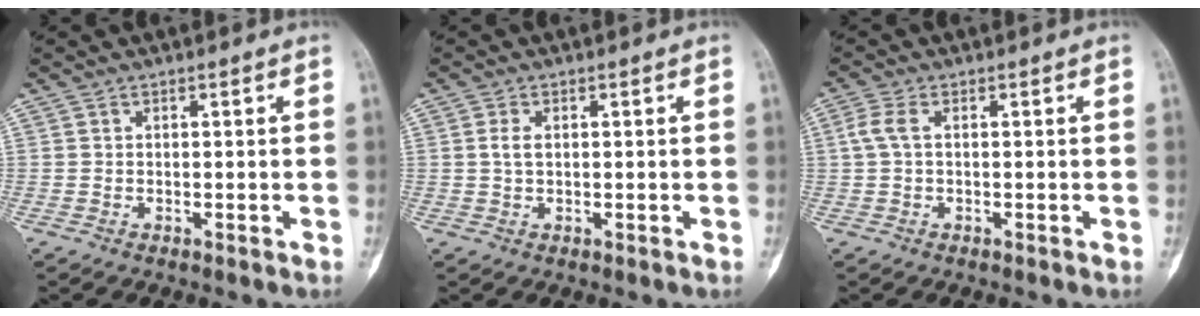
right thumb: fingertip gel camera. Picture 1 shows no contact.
{"total": 2.0, "force": [0.4, 1.1, 1.6], "torque": [-0.031, 0.003, 0.008]}
{"total": 2.8, "force": [0.3, 1.3, 2.5], "torque": [-0.072, 0.007, 0.004]}